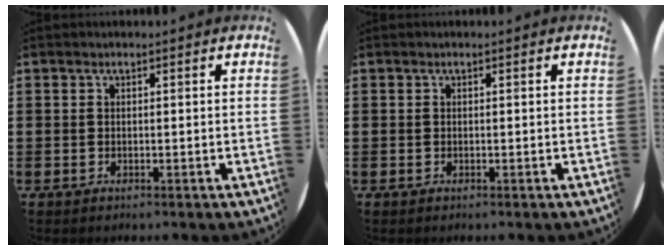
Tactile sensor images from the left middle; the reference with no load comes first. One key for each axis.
{"total": 0.0}